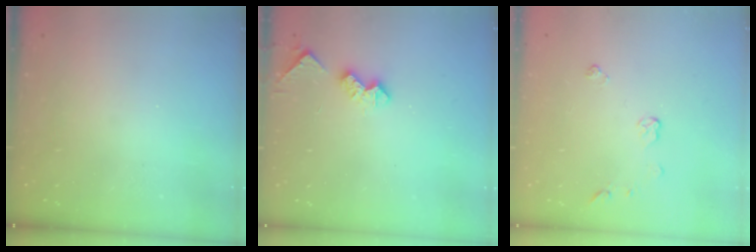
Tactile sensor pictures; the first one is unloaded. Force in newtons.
{"total": 5.6, "press": 5.6, "slide": 0.7}
{"total": 4.8, "press": 4.8, "slide": 0.6}